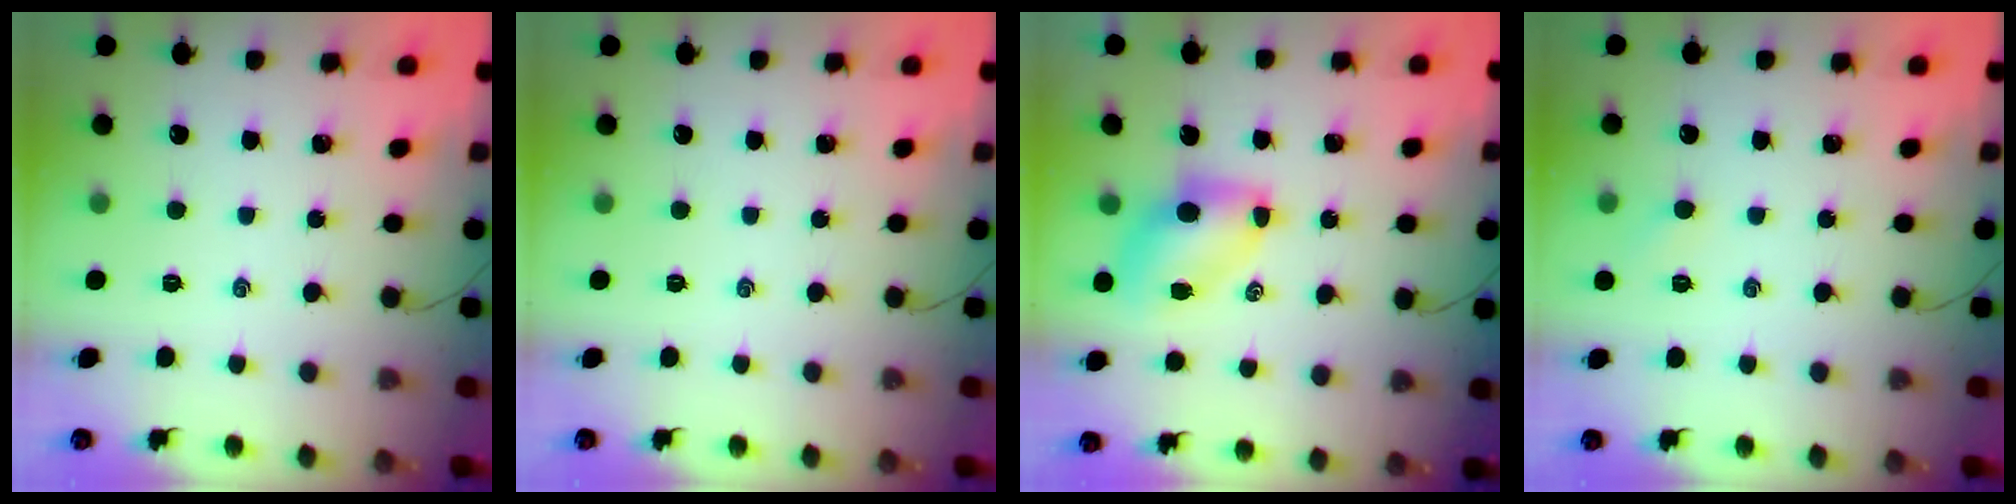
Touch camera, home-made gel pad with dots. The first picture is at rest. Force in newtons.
{"total": 0.0}
{"total": 7.8, "press": 7.7, "slide": 1.3}
{"total": 3.4, "press": 3.2, "slide": 1.0}